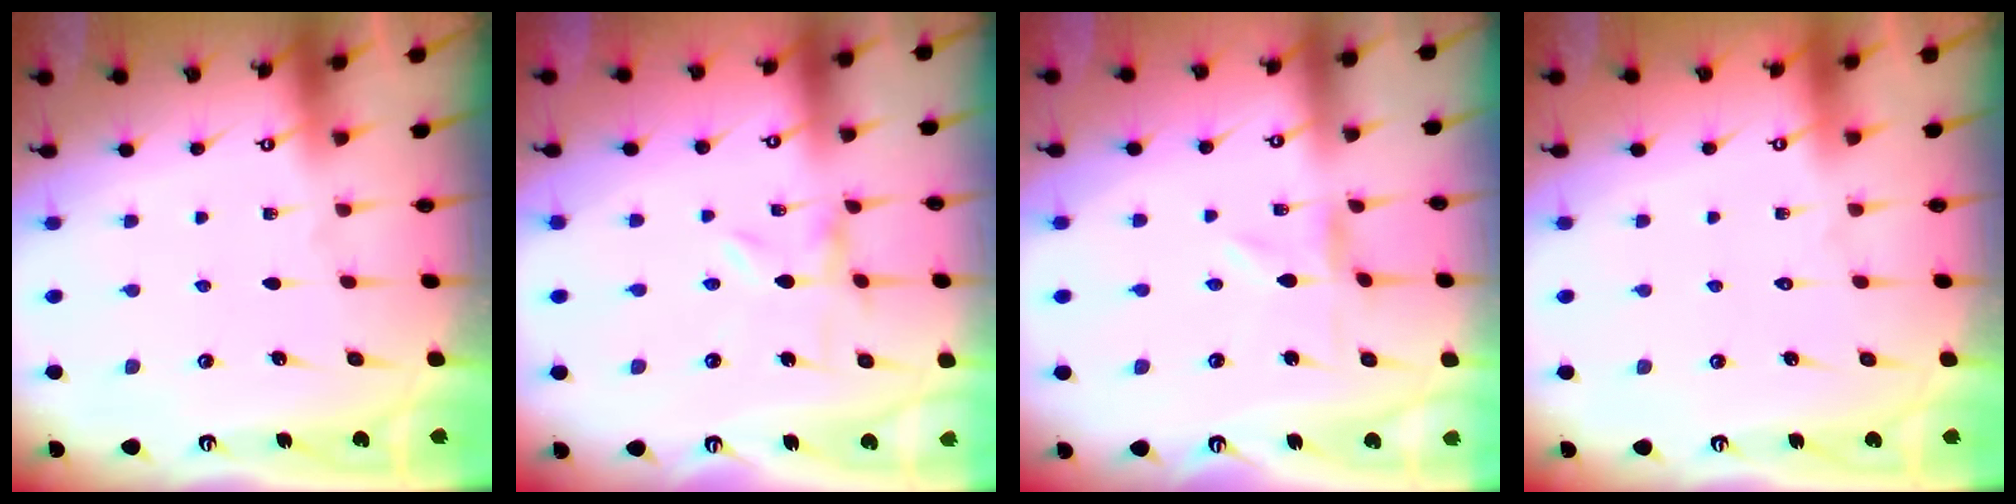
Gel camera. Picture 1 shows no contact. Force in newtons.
{"total": 0.0}
{"total": 0.7, "press": 0.7, "slide": 0.1}
{"total": 1.7, "press": 1.7, "slide": 0.1}